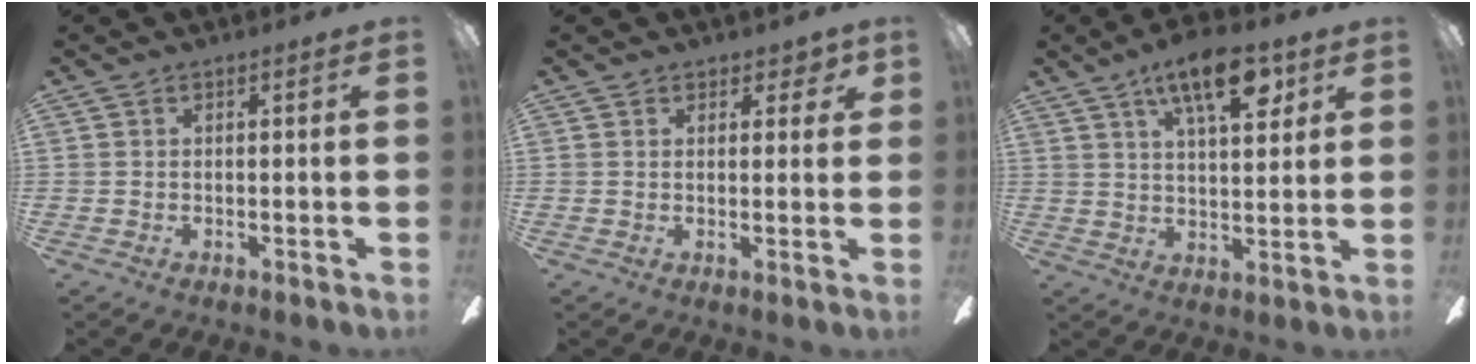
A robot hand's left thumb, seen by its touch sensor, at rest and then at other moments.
{"total": 2.6, "force": [1.3, 1.7, 1.4], "torque": [-0.004, -0.001, 0.019]}
{"total": 13.2, "force": [6.8, 5.1, 10.1], "torque": [-0.151, -0.020, 0.111]}